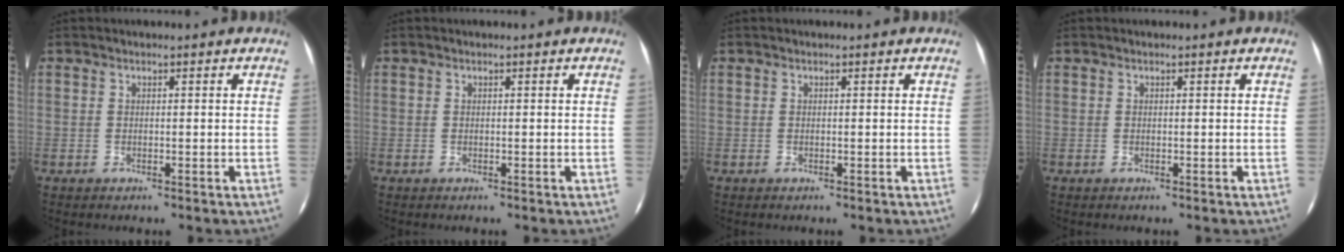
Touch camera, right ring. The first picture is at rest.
{"total": 0.0}
{"total": 0.0}
{"total": 0.0}